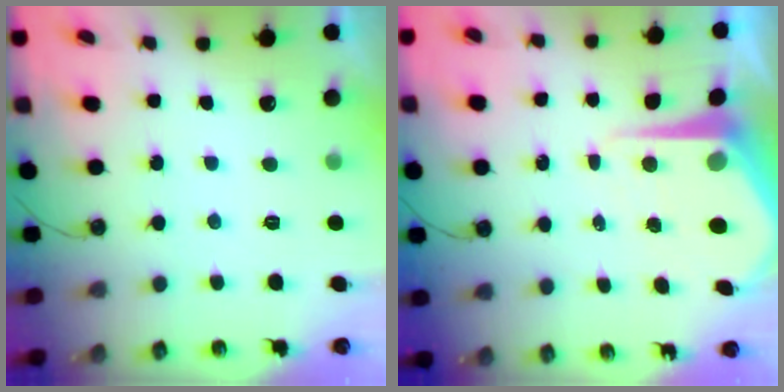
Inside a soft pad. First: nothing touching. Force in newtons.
{"total": 8.3, "press": 8.3, "slide": 0.8}